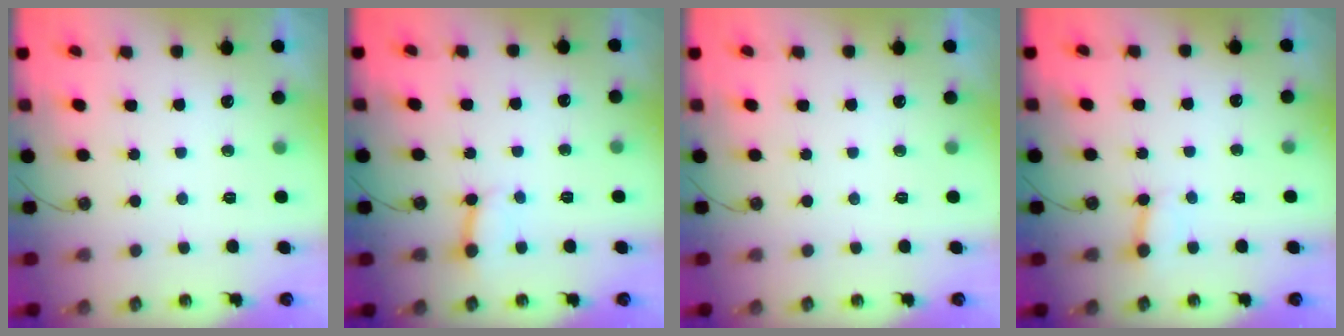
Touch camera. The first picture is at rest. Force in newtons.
{"total": 3.4, "press": 3.4, "slide": 0.1}
{"total": 0.0}
{"total": 2.6, "press": 2.6, "slide": 0.1}